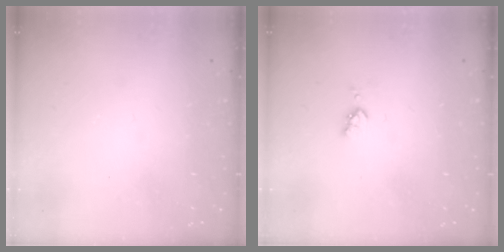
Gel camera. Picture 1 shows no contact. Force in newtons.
{"total": 3.0, "press": 3.0, "slide": 0.4}